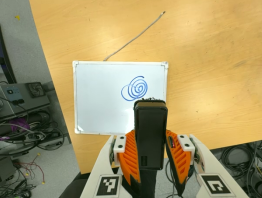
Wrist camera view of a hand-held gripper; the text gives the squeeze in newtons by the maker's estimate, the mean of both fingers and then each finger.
{"total": 5.2, "left": 3.5, "right": 7.0}